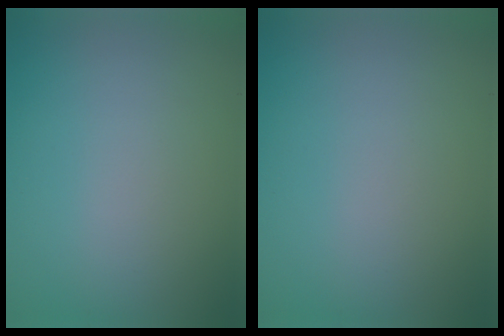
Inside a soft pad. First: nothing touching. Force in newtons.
{"total": 0.0}